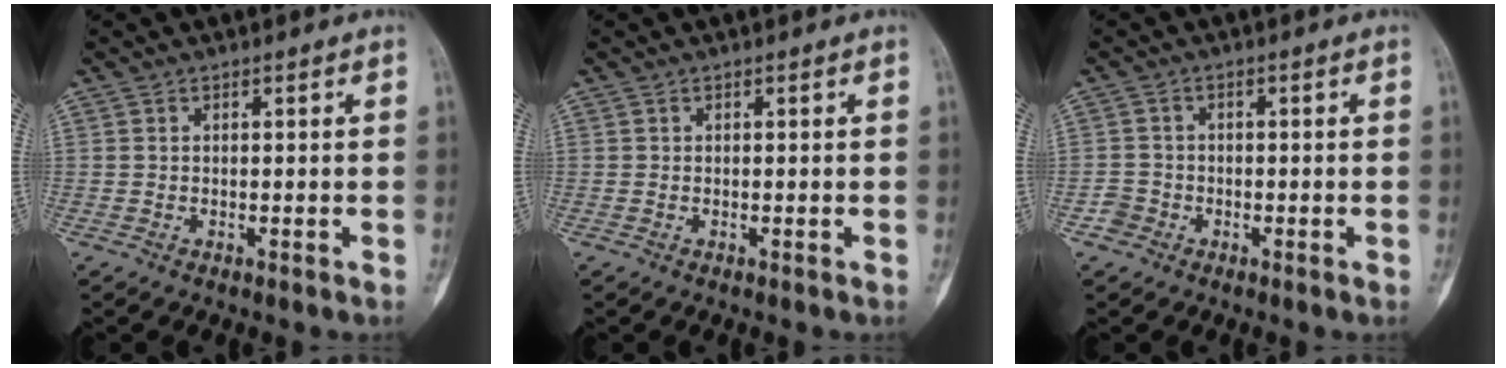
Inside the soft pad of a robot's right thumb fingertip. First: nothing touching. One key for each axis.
{"total": 0.0}
{"total": 2.3, "fx": -1.3, "fy": 1.9, "fz": 0.1, "tx": 0.009, "ty": 0.010, "tz": -0.031}